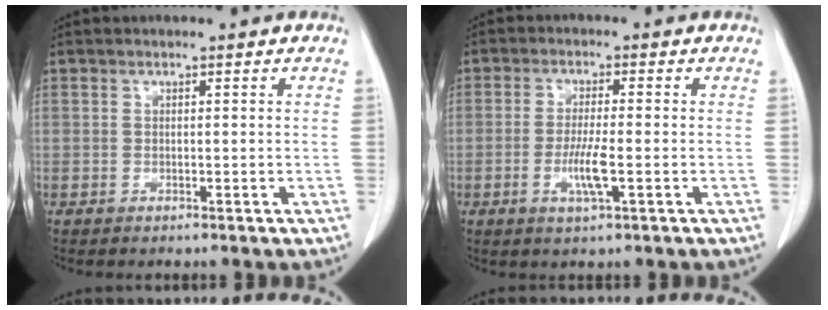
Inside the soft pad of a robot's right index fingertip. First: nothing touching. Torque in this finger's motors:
{"motor_torque": [0.55, -0.16, 0.22, 0.07]}